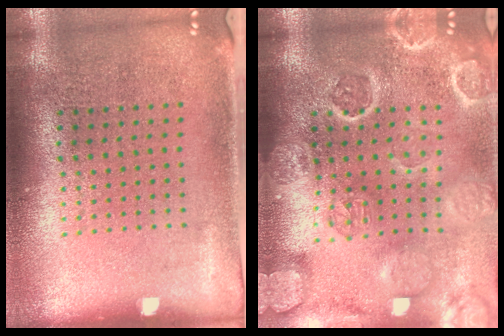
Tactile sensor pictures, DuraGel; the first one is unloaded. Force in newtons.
{"total": 3.7, "press": 3.3, "slide": 1.7}